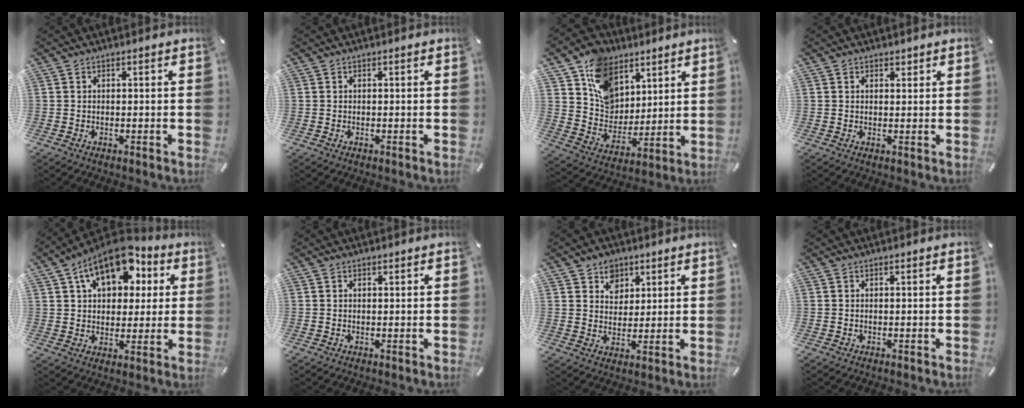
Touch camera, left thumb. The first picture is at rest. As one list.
[{"total": 0.0}, {"total": 13.1, "force": [7.5, 10.0, 3.9], "torque": [-0.088, -0.042, 0.148]}, {"total": 1.4, "force": [0.9, 1.0, 0.2], "torque": [0.004, 0.000, 0.014]}, {"total": 14.9, "force": [7.5, 9.5, 8.7], "torque": [-0.138, -0.027, 0.134]}, {"total": 0.5, "force": [0.3, 0.4, 0.1], "torque": [-0.002, 0.001, 0.006]}, {"total": 5.8, "force": [3.0, 5.0, 0.7], "torque": [-0.003, -0.013, 0.050]}, {"total": 0.0}]